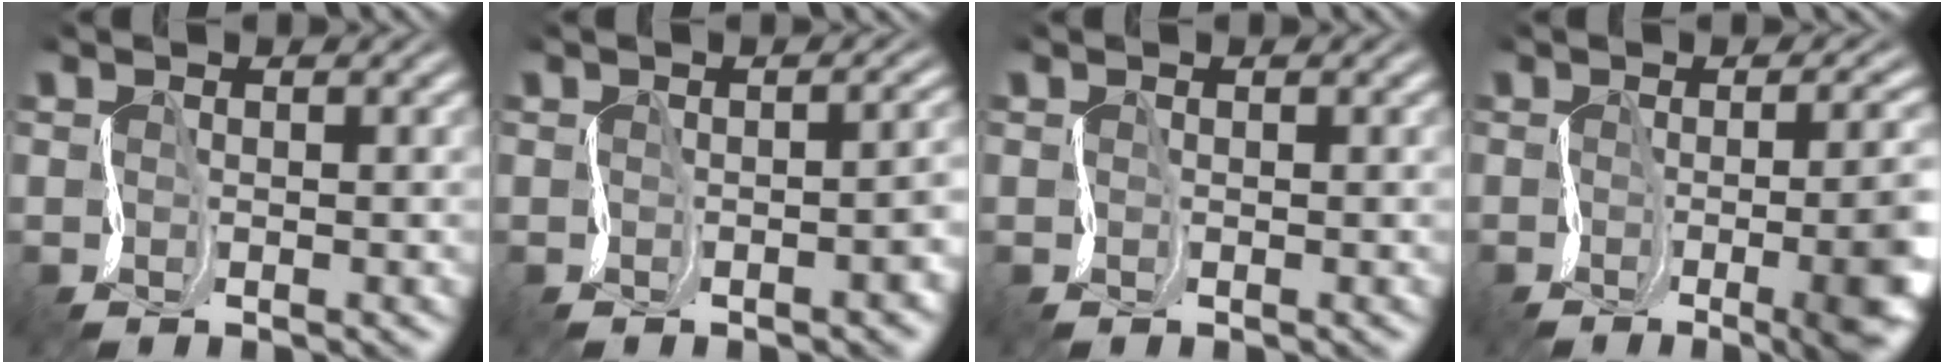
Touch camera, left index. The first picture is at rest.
{"total": 4.7, "force": [-1.4, 1.9, 4.0], "torque": [-0.020, 0.009, -0.014]}
{"total": 0.0}
{"total": 12.4, "force": [-2.6, 4.9, 11.1], "torque": [-0.110, -0.002, -0.031]}